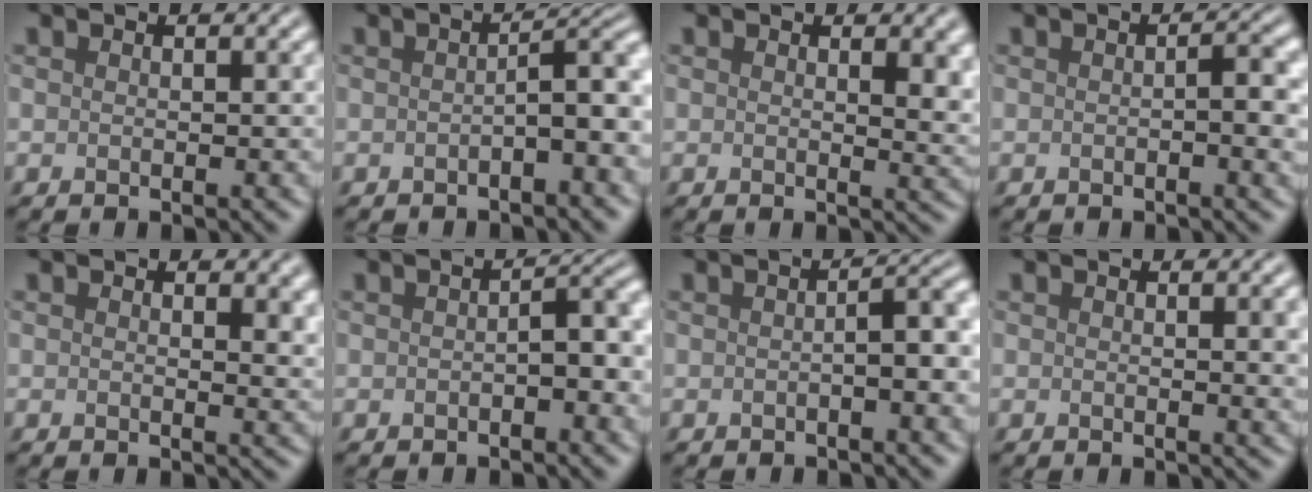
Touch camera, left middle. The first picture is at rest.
{"total": 3.7, "force": [-0.9, 0.9, 3.5], "torque": [-0.049, 0.015, -0.016]}
{"total": 2.7, "force": [0.8, 1.0, 2.4], "torque": [-0.025, -0.004, 0.013]}
{"total": 2.5, "force": [-0.3, 0.5, 2.4], "torque": [-0.036, 0.002, -0.005]}
{"total": 2.1, "force": [0.8, 0.9, 1.7], "torque": [-0.016, -0.003, 0.012]}
{"total": 2.7, "force": [-0.7, 0.8, 2.5], "torque": [-0.039, 0.009, -0.011]}
{"total": 3.0, "force": [-0.5, 0.6, 2.8], "torque": [-0.040, 0.013, -0.009]}
{"total": 2.5, "force": [0.4, 0.7, 2.4], "torque": [-0.021, 0.001, 0.002]}